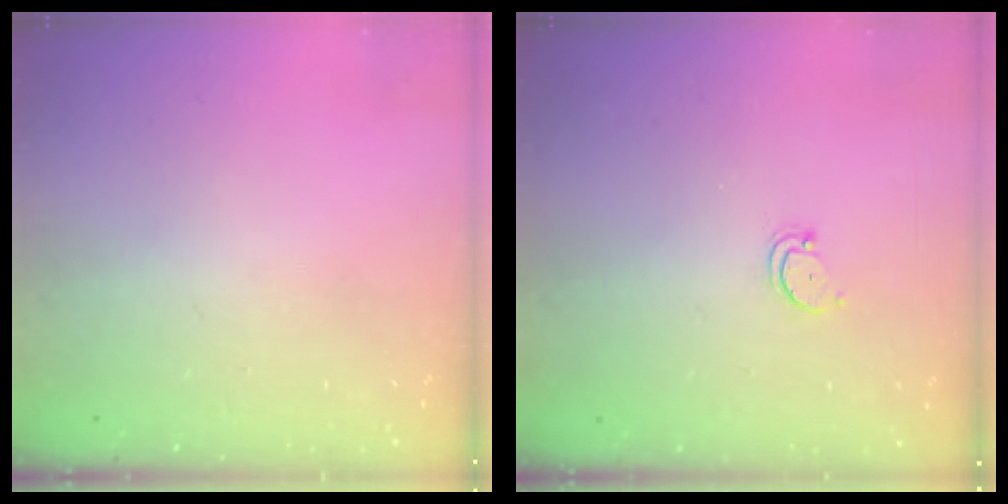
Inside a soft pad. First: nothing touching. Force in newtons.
{"total": 2.5, "press": 2.4, "slide": 0.5}